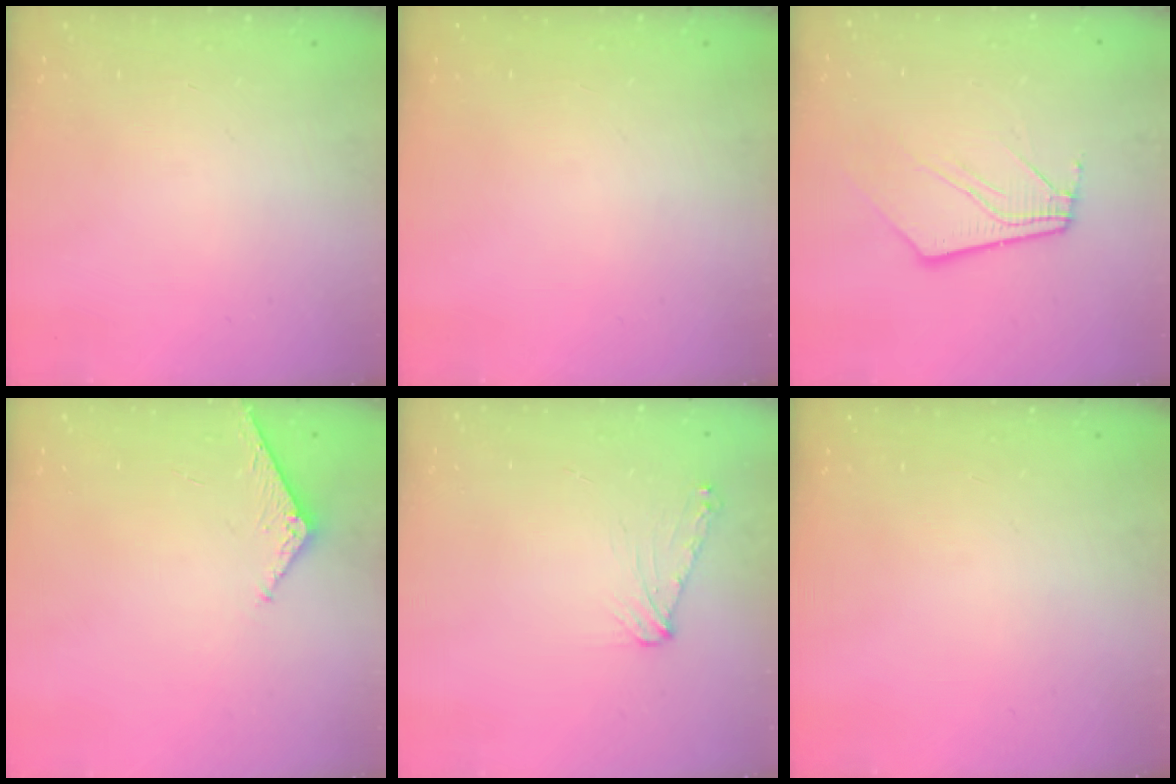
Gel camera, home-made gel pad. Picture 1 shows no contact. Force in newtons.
{"total": 0.0}
{"total": 10.2, "press": 10.1, "slide": 1.2}
{"total": 4.5, "press": 4.5, "slide": 0.5}
{"total": 6.7, "press": 6.6, "slide": 1.1}
{"total": 0.0}